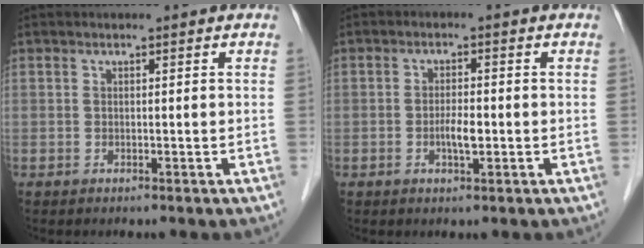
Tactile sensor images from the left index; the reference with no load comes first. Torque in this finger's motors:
{"motor_torque": [0.18, 0.16, 0.10, 0.05]}